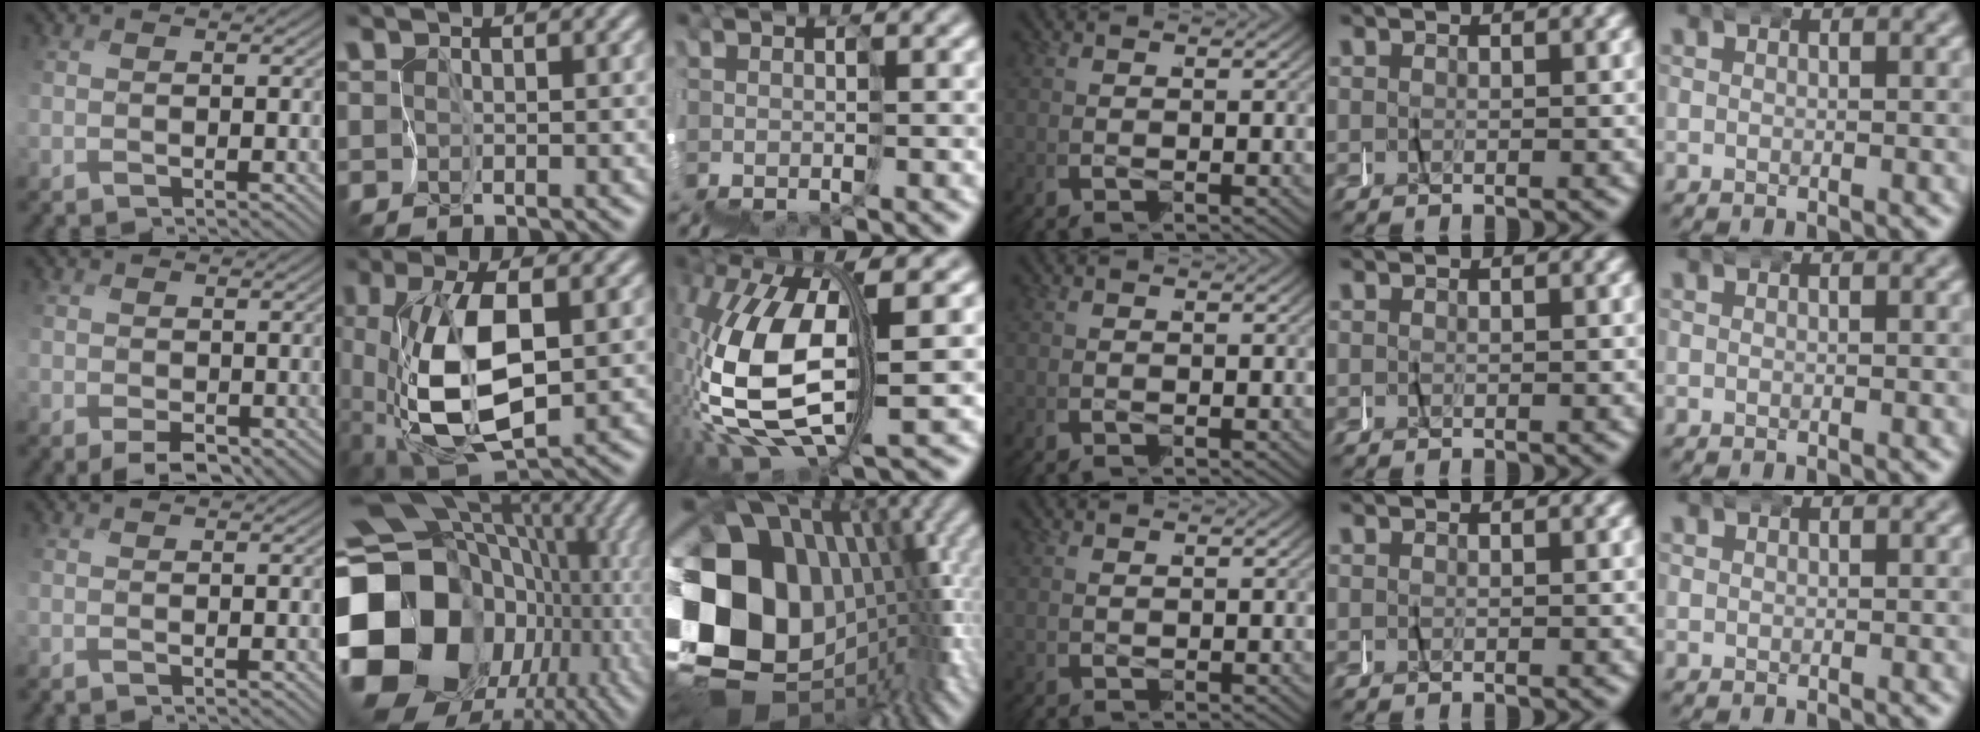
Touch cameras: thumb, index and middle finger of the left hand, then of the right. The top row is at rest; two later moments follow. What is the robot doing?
{"motion": "wrap", "object": "felt sheet"}